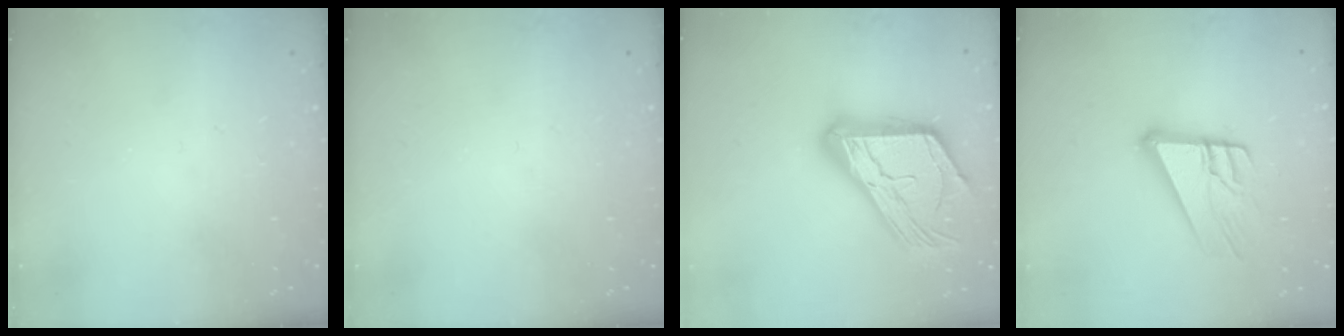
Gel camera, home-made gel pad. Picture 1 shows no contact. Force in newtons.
{"total": 0.0}
{"total": 23.5, "press": 23.4, "slide": 2.1}
{"total": 14.1, "press": 13.9, "slide": 2.4}